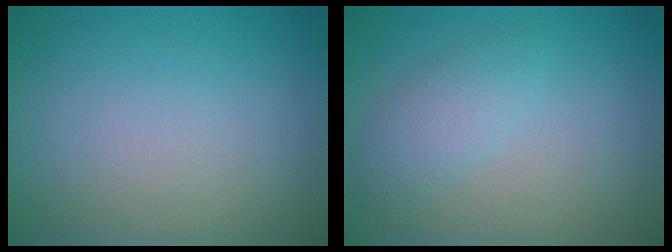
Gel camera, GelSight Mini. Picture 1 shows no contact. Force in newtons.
{"total": 2.5, "press": 2.5, "slide": 0.1}